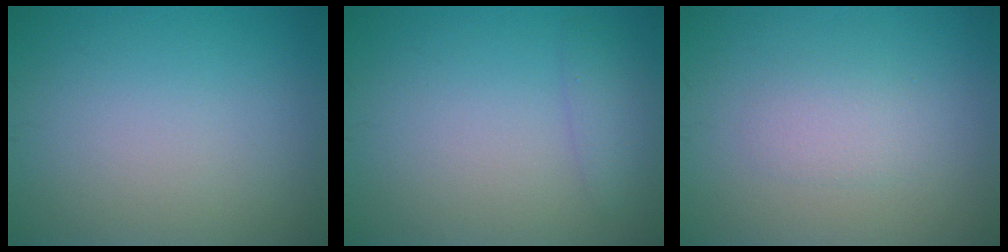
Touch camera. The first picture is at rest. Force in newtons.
{"total": 1.5, "press": 1.5, "slide": 0.0}
{"total": 1.8, "press": 1.8, "slide": 0.1}